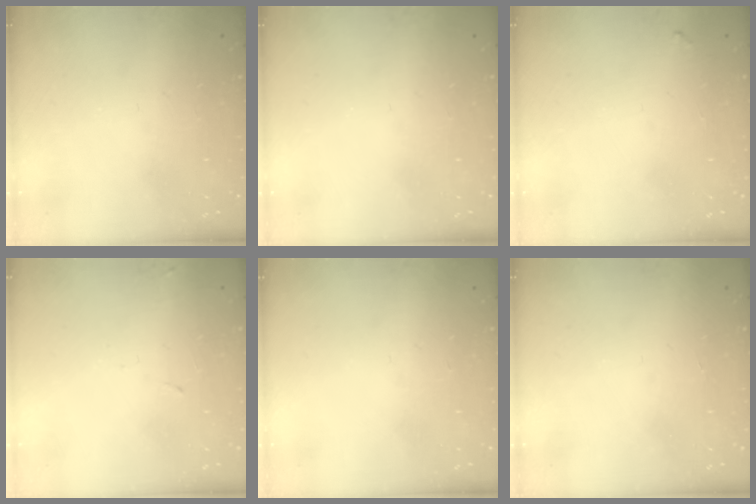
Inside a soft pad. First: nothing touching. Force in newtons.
{"total": 0.0}
{"total": 3.9, "press": 3.9, "slide": 0.3}
{"total": 4.3, "press": 4.3, "slide": 0.7}
{"total": 0.0}
{"total": 1.6, "press": 1.5, "slide": 0.1}